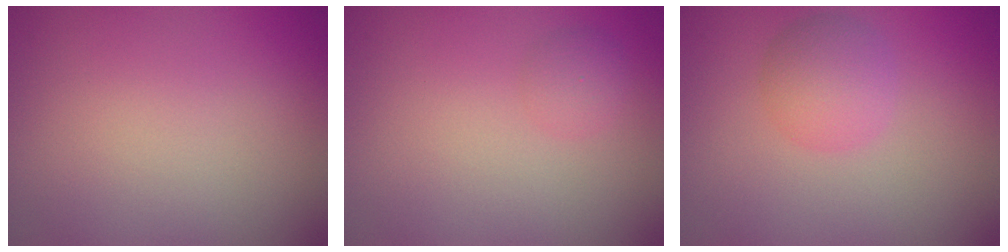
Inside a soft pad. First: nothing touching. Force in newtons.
{"total": 1.3, "press": 1.2, "slide": 0.1}
{"total": 2.9, "press": 2.9, "slide": 0.2}